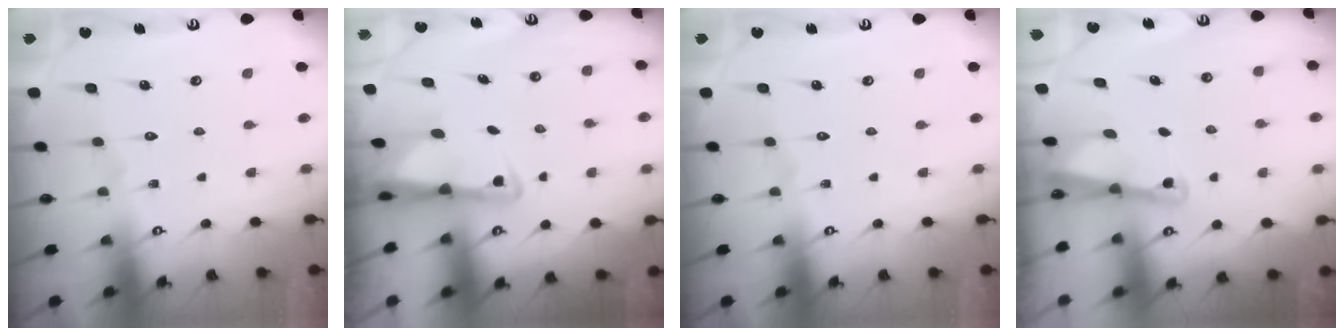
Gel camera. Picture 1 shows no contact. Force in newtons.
{"total": 3.1, "press": 2.9, "slide": 0.9}
{"total": 0.0}
{"total": 2.2, "press": 2.2, "slide": 0.3}